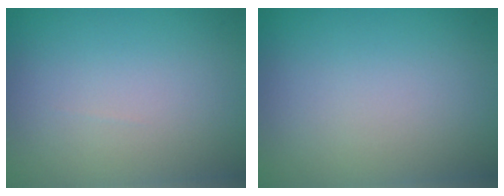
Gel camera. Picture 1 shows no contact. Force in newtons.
{"total": 0.0}